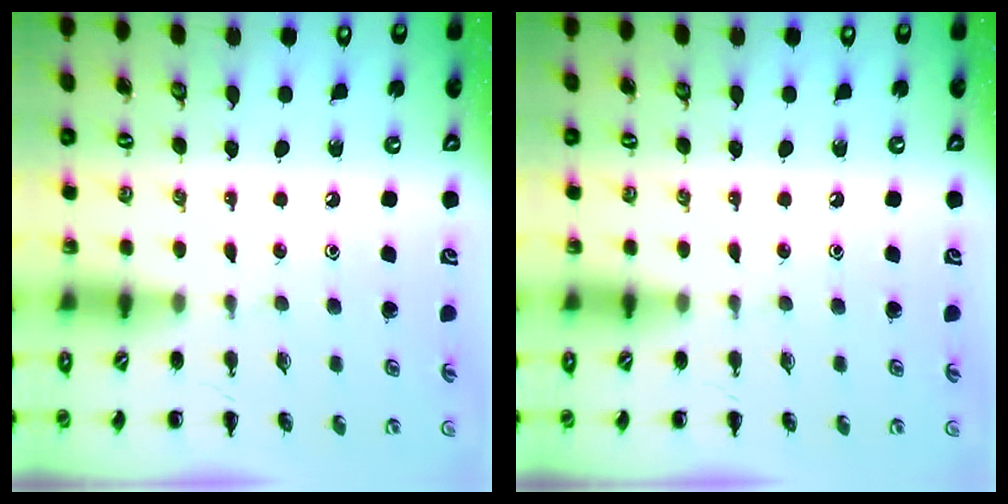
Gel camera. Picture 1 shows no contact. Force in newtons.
{"total": 0.0}